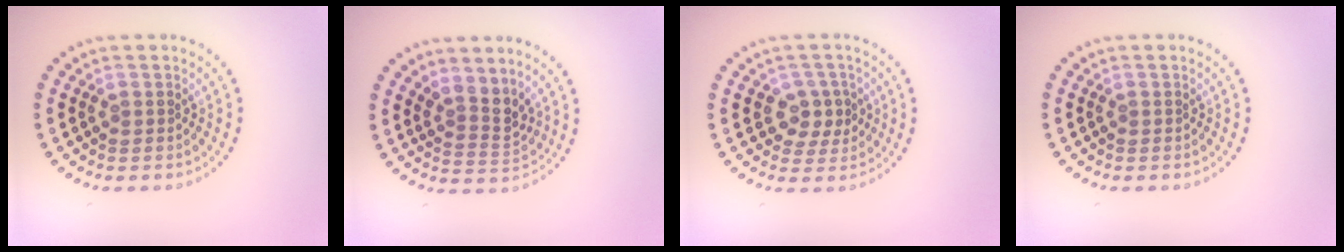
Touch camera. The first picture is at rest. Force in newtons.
{"total": 2.7, "press": 2.0, "slide": 1.7}
{"total": 2.8, "press": 2.7, "slide": 1.0}
{"total": 0.0}